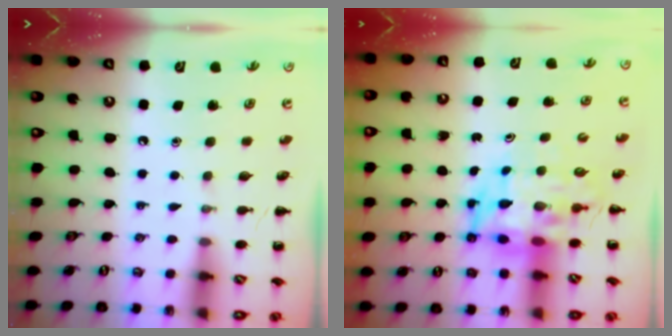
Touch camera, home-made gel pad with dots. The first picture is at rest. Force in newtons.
{"total": 6.5, "press": 6.2, "slide": 2.0}